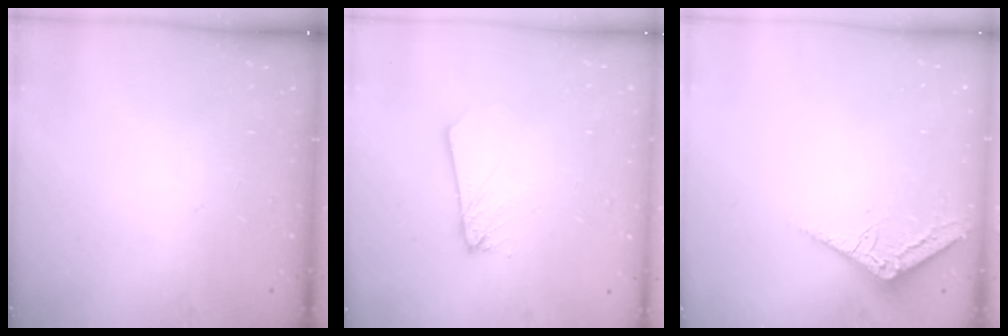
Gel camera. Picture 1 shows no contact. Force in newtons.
{"total": 2.6, "press": 2.6, "slide": 0.2}
{"total": 3.6, "press": 3.6, "slide": 0.4}